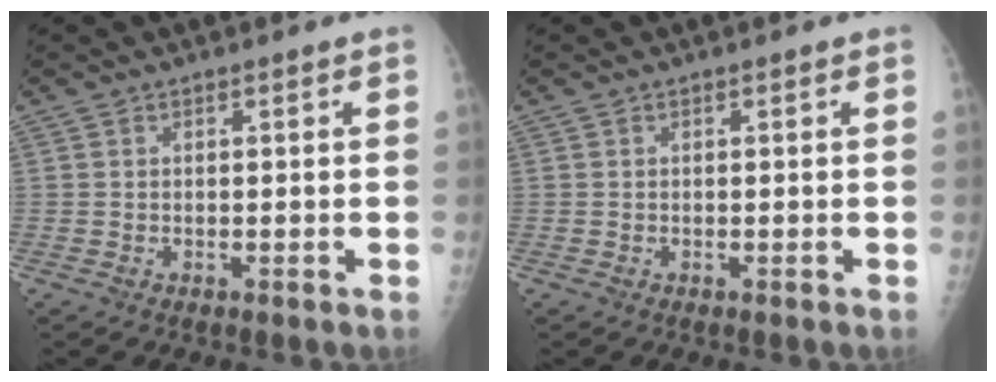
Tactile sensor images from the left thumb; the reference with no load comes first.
{"total": 0.0}